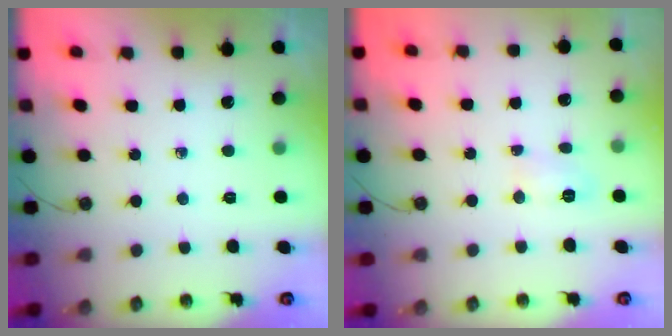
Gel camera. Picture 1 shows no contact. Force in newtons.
{"total": 4.0, "press": 3.9, "slide": 0.5}